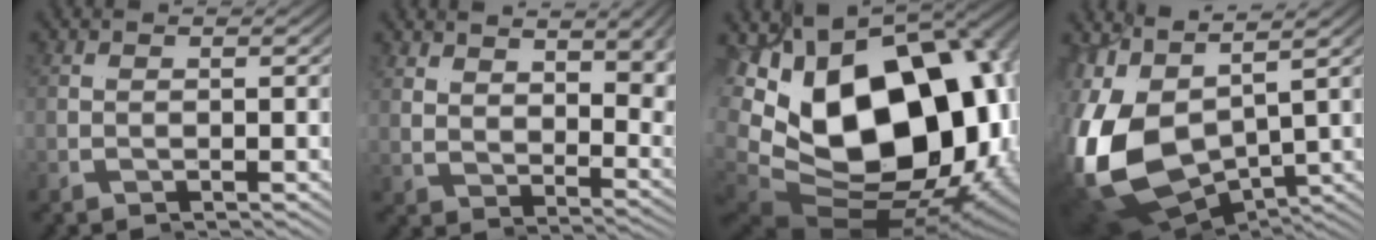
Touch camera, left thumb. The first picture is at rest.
{"total": 2.4, "force": [1.8, -1.2, 1.1], "torque": [-0.007, 0.007, 0.033]}
{"total": 22.1, "force": [0.3, 12.5, 18.2], "torque": [-0.301, -0.029, 0.019]}
{"total": 9.9, "force": [-2.4, 5.9, 7.6], "torque": [-0.193, -0.025, -0.029]}